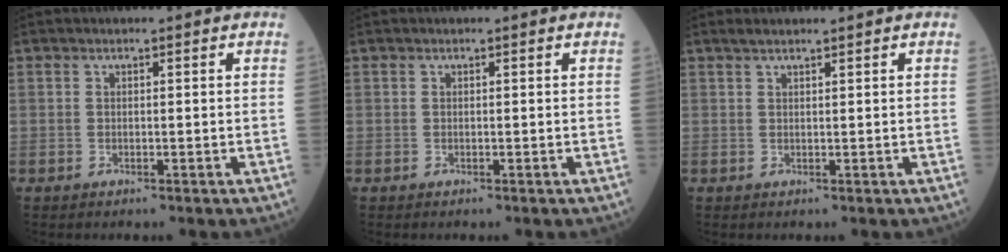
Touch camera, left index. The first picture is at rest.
{"total": 0.0}
{"total": 2.5, "force": [2.2, 0.1, 1.2], "torque": [-0.020, 0.020, 0.038]}